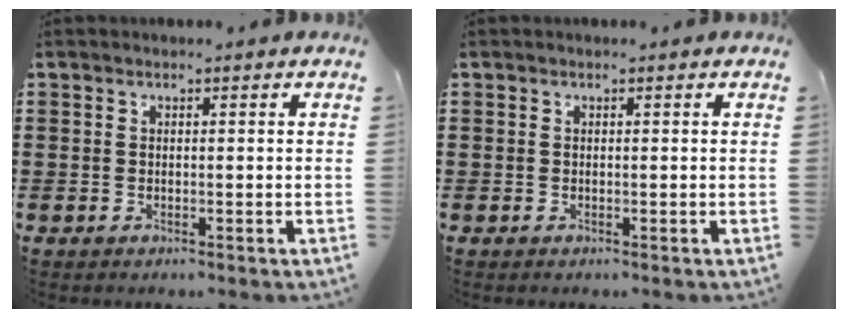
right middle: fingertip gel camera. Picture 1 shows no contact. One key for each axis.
{"total": 0.0}